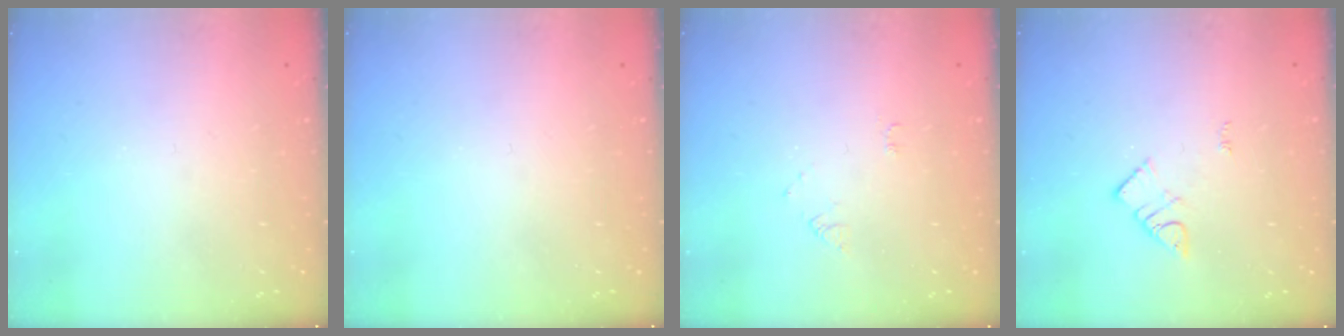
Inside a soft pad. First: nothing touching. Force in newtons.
{"total": 0.0}
{"total": 4.6, "press": 4.6, "slide": 0.5}
{"total": 3.2, "press": 3.2, "slide": 0.2}